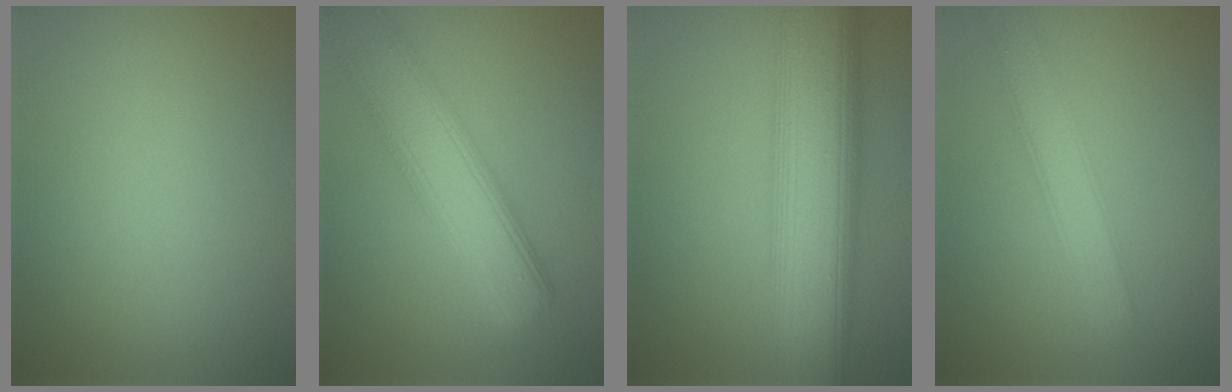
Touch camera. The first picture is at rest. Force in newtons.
{"total": 7.8, "press": 7.8, "slide": 0.4}
{"total": 11.4, "press": 11.4, "slide": 0.1}
{"total": 3.0, "press": 3.0, "slide": 0.1}